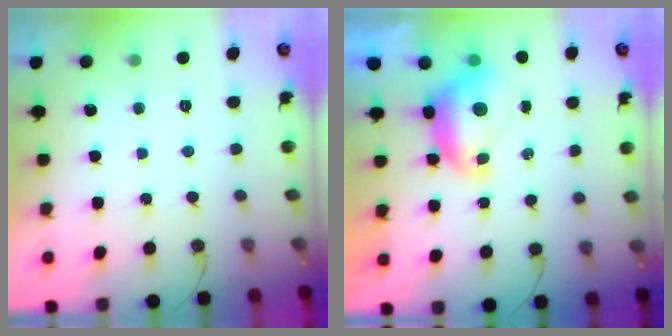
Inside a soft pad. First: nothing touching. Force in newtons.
{"total": 7.8, "press": 7.8, "slide": 0.9}